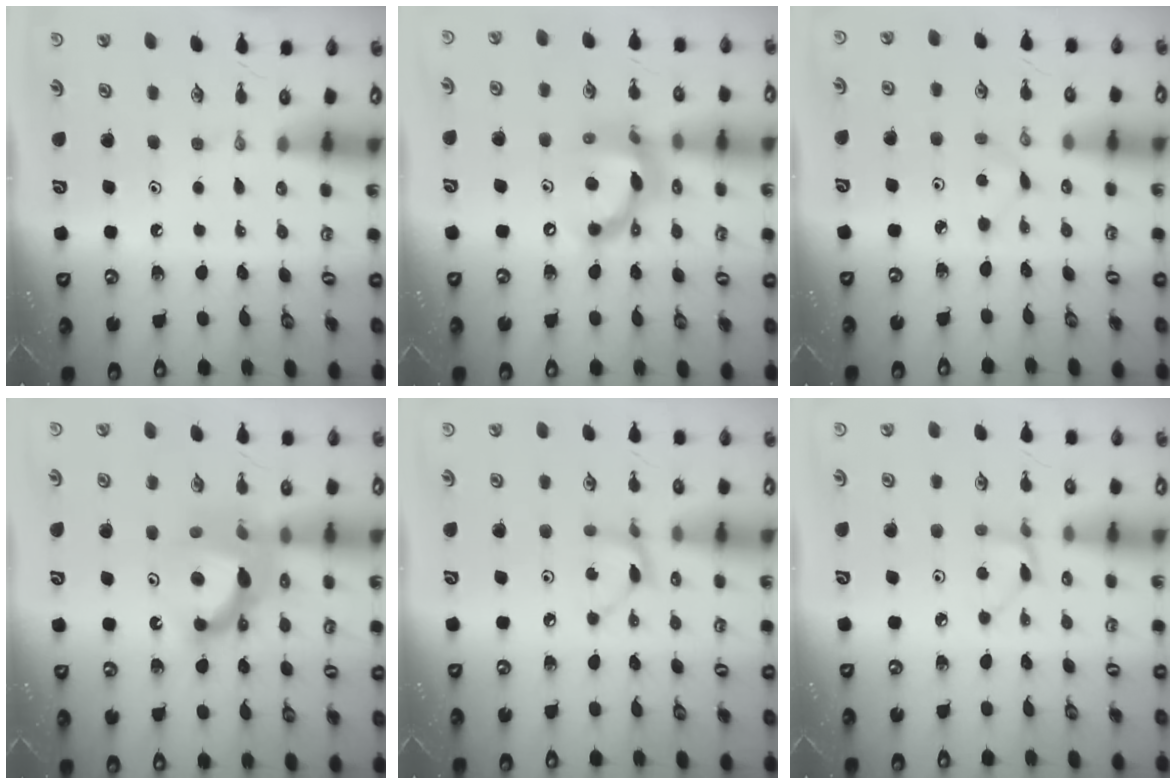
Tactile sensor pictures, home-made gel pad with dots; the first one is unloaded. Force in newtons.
{"total": 13.7, "press": 13.7, "slide": 0.5}
{"total": 1.6, "press": 1.6, "slide": 0.2}
{"total": 11.3, "press": 11.0, "slide": 2.4}
{"total": 3.0, "press": 3.0, "slide": 0.2}
{"total": 2.7, "press": 2.7, "slide": 0.3}